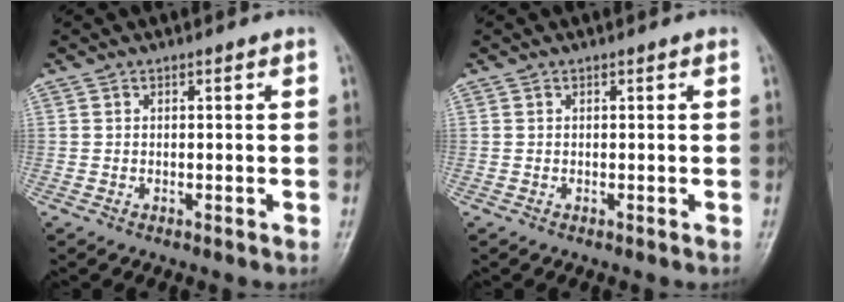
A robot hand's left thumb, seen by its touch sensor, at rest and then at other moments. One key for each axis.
{"total": 0.0}